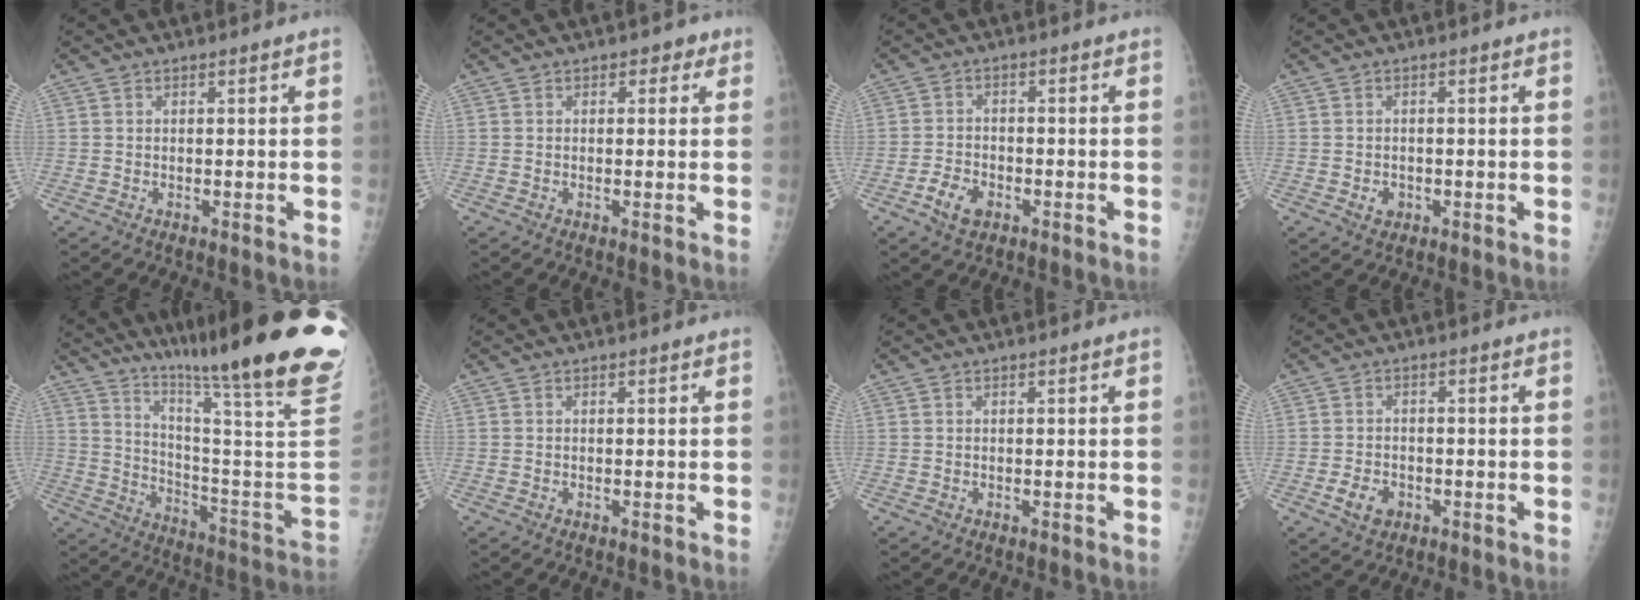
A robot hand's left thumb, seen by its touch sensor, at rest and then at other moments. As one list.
[{"total": 2.1, "force": [0.9, 1.5, 1.2], "torque": [0.004, 0.002, 0.005]}, {"total": 4.7, "force": [-2.4, 3.0, 2.7], "torque": [-0.043, 0.012, -0.042]}, {"total": 2.1, "force": [-0.7, 1.7, 1.0], "torque": [-0.006, 0.003, -0.005]}, {"total": 31.2, "force": [22.0, 1.6, 22.1], "torque": [-0.293, -0.132, 0.318]}, {"total": 0.0}, {"total": 0.0}, {"total": 4.1, "force": [-1.8, 2.9, 2.2], "torque": [-0.031, 0.007, -0.025]}]